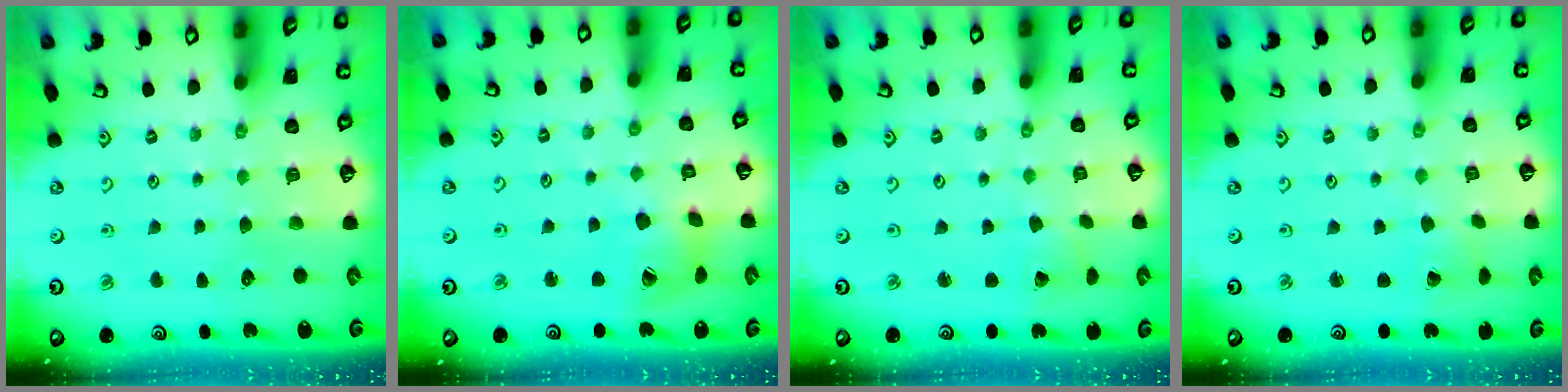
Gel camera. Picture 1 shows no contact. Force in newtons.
{"total": 10.5, "press": 10.4, "slide": 1.3}
{"total": 1.7, "press": 1.7, "slide": 0.1}
{"total": 1.2, "press": 1.2, "slide": 0.1}